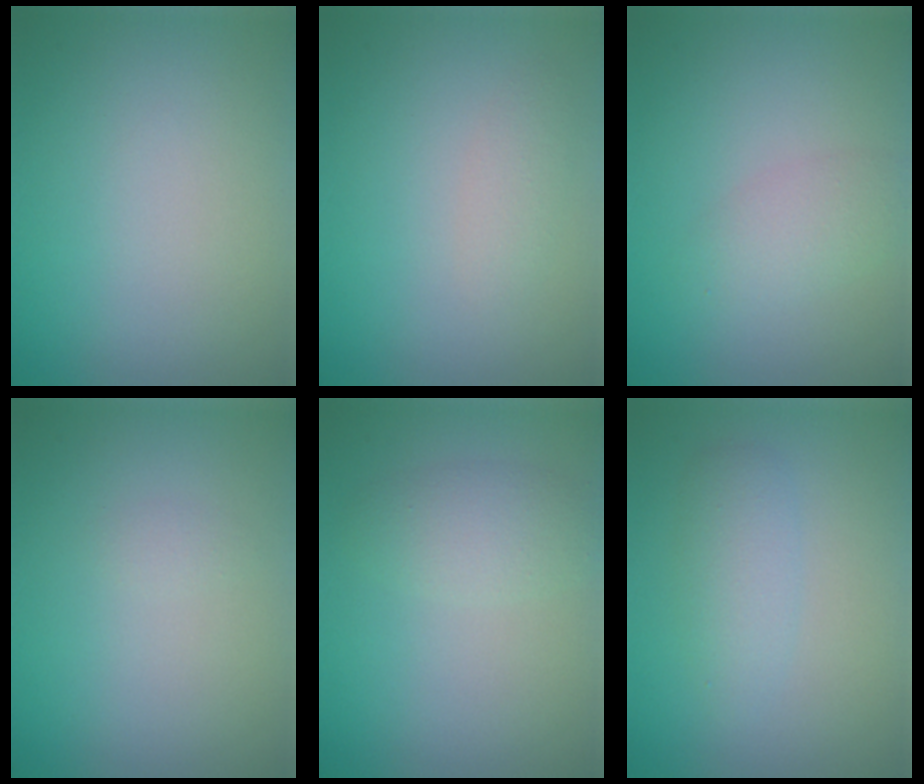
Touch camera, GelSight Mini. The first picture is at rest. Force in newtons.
{"total": 1.2, "press": 1.2, "slide": 0.0}
{"total": 2.3, "press": 2.3, "slide": 0.1}
{"total": 0.5, "press": 0.5, "slide": 0.1}
{"total": 2.5, "press": 2.5, "slide": 0.2}
{"total": 2.4, "press": 2.4, "slide": 0.1}